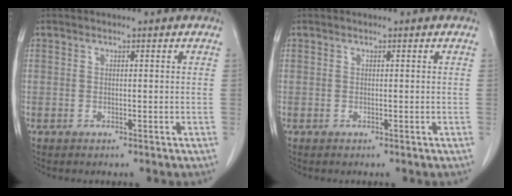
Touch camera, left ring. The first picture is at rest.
{"total": 0.0}